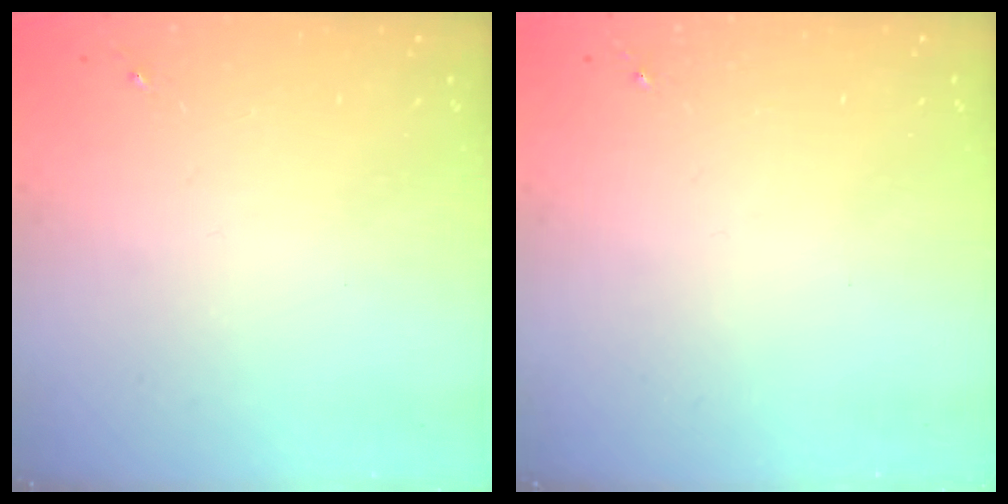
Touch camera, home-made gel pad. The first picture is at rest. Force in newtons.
{"total": 0.0}